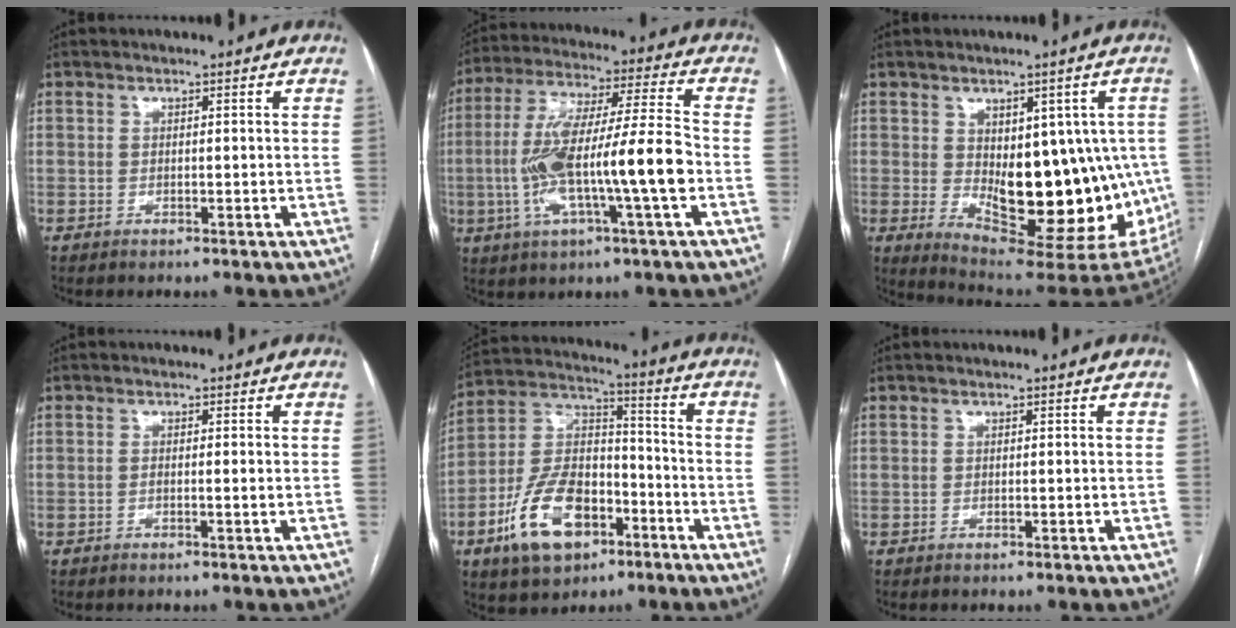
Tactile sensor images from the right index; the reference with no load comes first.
{"total": 16.5, "force": [-3.5, 0.8, 16.1], "torque": [-0.310, 0.012, -0.062]}
{"total": 20.0, "force": [-2.1, 8.9, 17.7], "torque": [-0.191, 0.002, 0.001]}
{"total": 1.0, "force": [-0.3, -0.1, 1.0], "torque": [-0.016, 0.000, -0.004]}
{"total": 15.2, "force": [-7.2, 8.3, 10.5], "torque": [-0.221, 0.014, -0.123]}
{"total": 0.0}